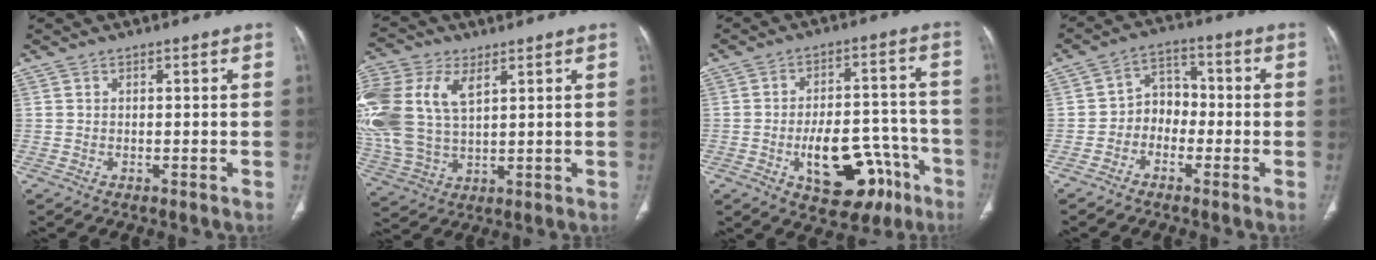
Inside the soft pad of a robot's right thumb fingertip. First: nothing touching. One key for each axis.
{"total": 21.1, "fx": 6.4, "fy": 12.9, "fz": 15.5, "tx": -0.389, "ty": 0.009, "tz": 0.125}
{"total": 16.8, "fx": -7.4, "fy": 9.1, "fz": 12.0, "tx": -0.139, "ty": 0.053, "tz": -0.094}
{"total": 6.1, "fx": -1.9, "fy": 5.0, "fz": 2.9, "tx": -0.016, "ty": 0.033, "tz": -0.049}